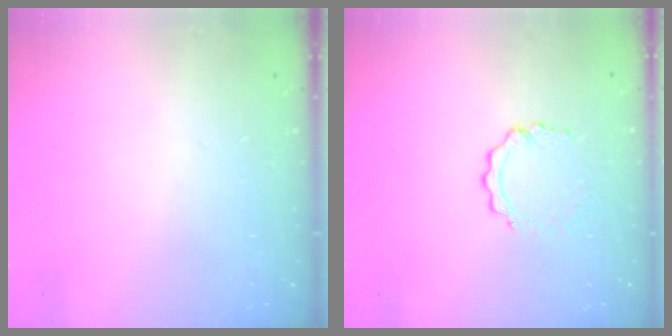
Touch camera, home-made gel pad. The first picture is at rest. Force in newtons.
{"total": 4.9, "press": 4.8, "slide": 0.5}